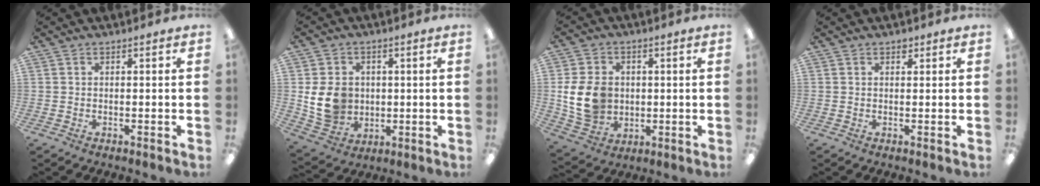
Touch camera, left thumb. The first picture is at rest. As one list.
[{"total": 10.4, "force": [0.6, 8.9, 5.3], "torque": [-0.118, 0.005, 0.017]}, {"total": 11.8, "force": [0.6, 9.6, 6.9], "torque": [-0.147, 0.010, 0.013]}, {"total": 1.3, "force": [0.9, 0.8, 0.5], "torque": [0.006, -0.005, 0.013]}]